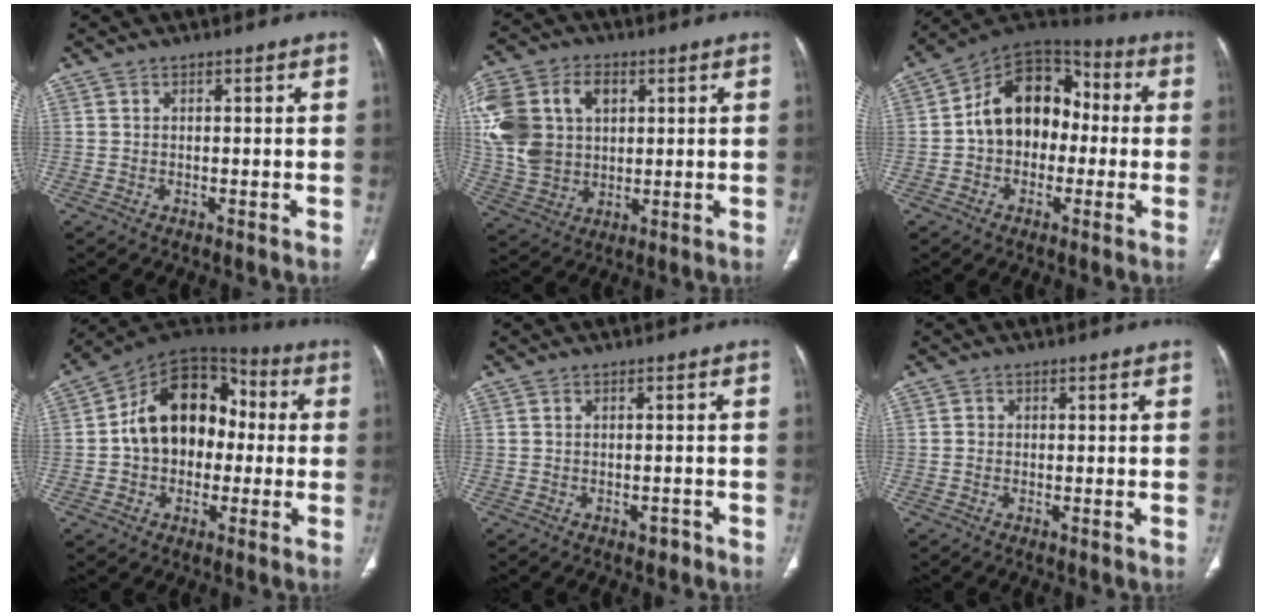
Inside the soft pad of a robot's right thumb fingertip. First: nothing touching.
{"total": 17.6, "force": [3.8, 13.1, 11.2], "torque": [-0.230, 0.009, 0.076]}
{"total": 15.3, "force": [-0.4, 11.4, 10.2], "torque": [-0.123, 0.047, -0.021]}
{"total": 17.0, "force": [0.1, 12.5, 11.5], "torque": [-0.142, 0.047, -0.010]}
{"total": 1.3, "force": [-0.8, 0.8, 0.6], "torque": [-0.005, 0.003, -0.011]}
{"total": 0.9, "force": [-0.1, 0.8, 0.4], "torque": [-0.003, 0.002, -0.005]}